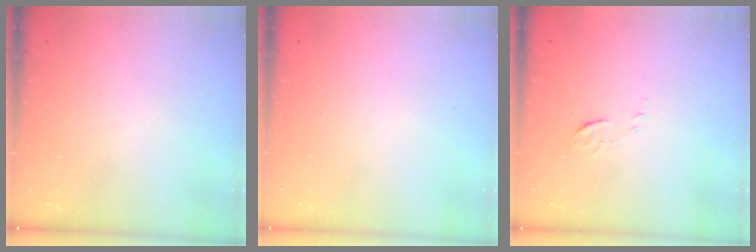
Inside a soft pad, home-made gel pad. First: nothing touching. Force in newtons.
{"total": 0.0}
{"total": 5.0, "press": 4.9, "slide": 1.2}